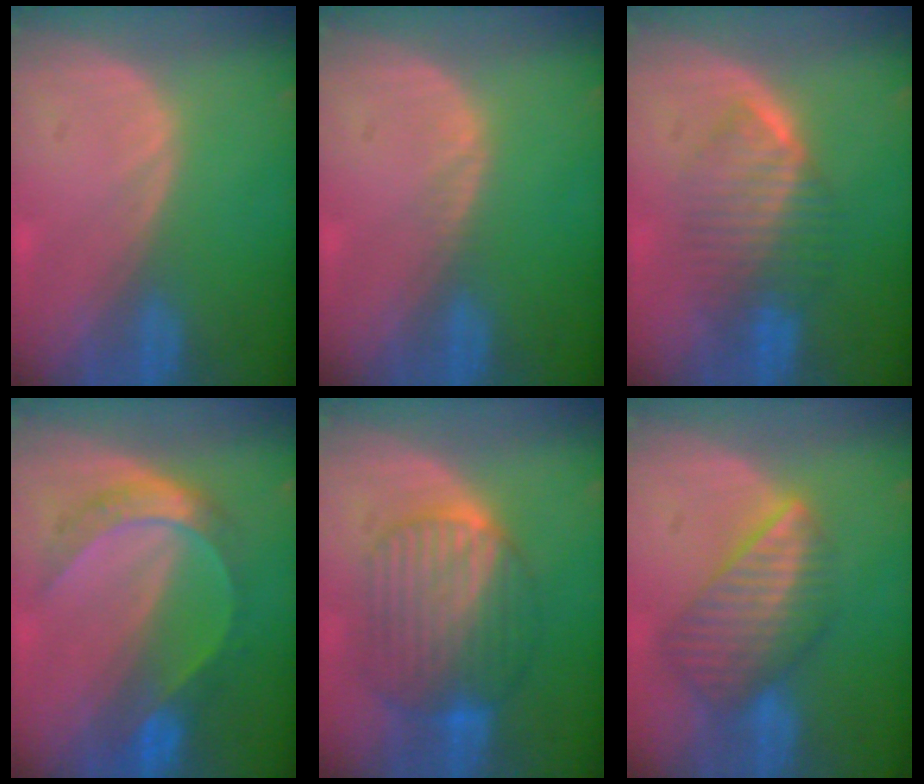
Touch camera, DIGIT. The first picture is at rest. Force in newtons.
{"total": 0.5, "press": 0.5, "slide": 0.1}
{"total": 6.6, "press": 6.5, "slide": 1.0}
{"total": 6.7, "press": 6.6, "slide": 0.4}
{"total": 9.7, "press": 9.7, "slide": 1.0}
{"total": 8.4, "press": 7.4, "slide": 3.9}